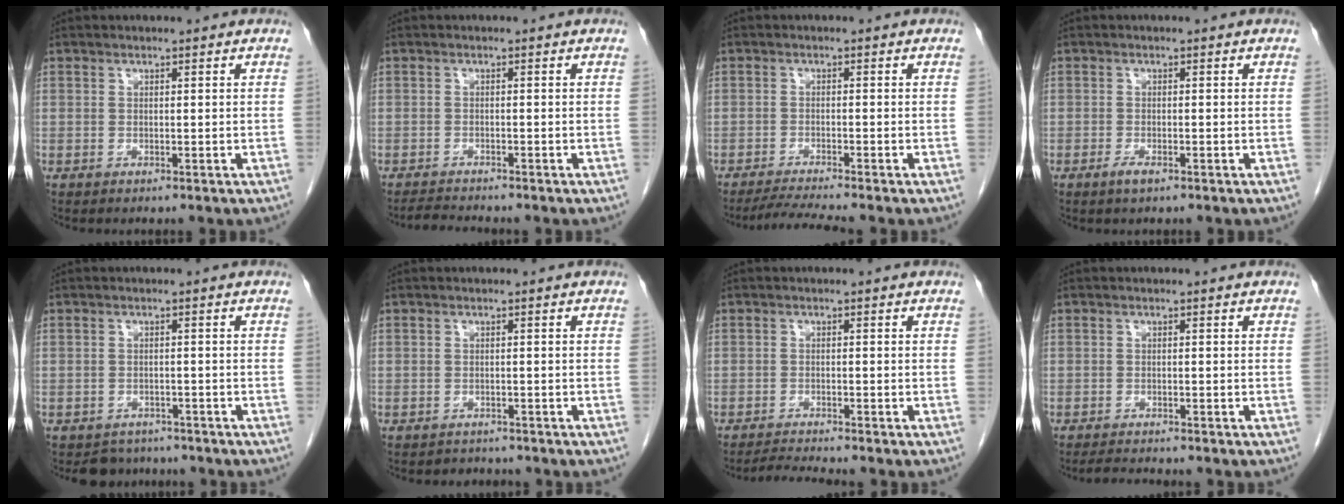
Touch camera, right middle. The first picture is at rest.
{"total": 2.3, "force": [-2.3, -0.3, 0.3], "torque": [-0.012, -0.014, -0.039]}
{"total": 4.2, "force": [-3.7, -1.3, 1.5], "torque": [-0.031, -0.021, -0.070]}
{"total": 1.6, "force": [-1.0, 0.4, 1.2], "torque": [-0.025, -0.001, -0.016]}
{"total": 3.6, "force": [-3.1, 1.8, -0.3], "torque": [0.005, 0.005, -0.046]}
{"total": 1.9, "force": [-1.6, 0.8, -0.5], "torque": [0.002, -0.001, -0.027]}
{"total": 2.7, "force": [-2.5, -1.0, 0.3], "torque": [-0.015, -0.018, -0.047]}
{"total": 2.2, "force": [-2.1, -0.1, 0.6], "torque": [-0.016, -0.011, -0.035]}